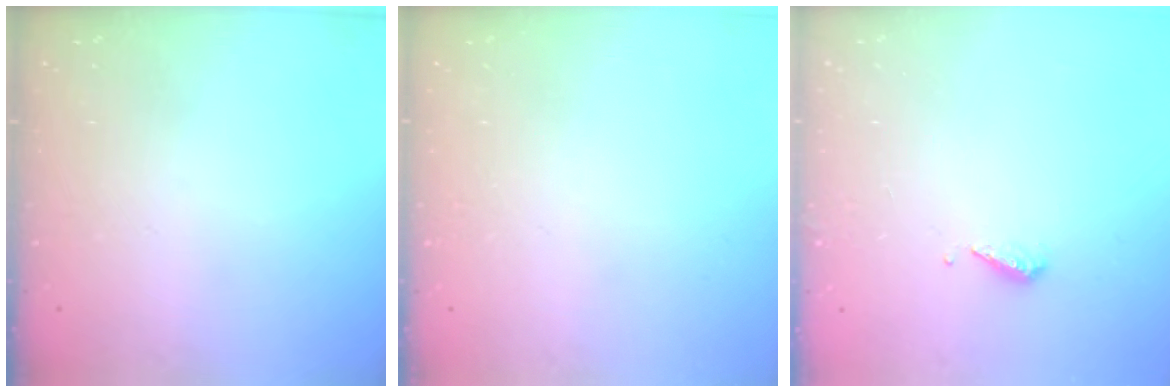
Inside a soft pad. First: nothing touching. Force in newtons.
{"total": 0.0}
{"total": 3.9, "press": 3.9, "slide": 0.4}